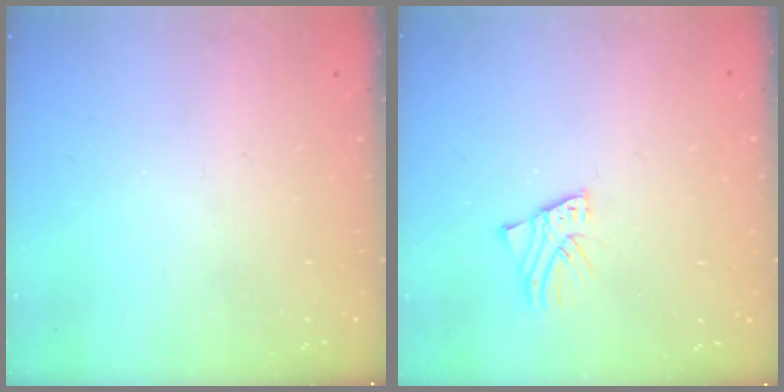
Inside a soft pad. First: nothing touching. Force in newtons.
{"total": 2.0, "press": 2.0, "slide": 0.1}